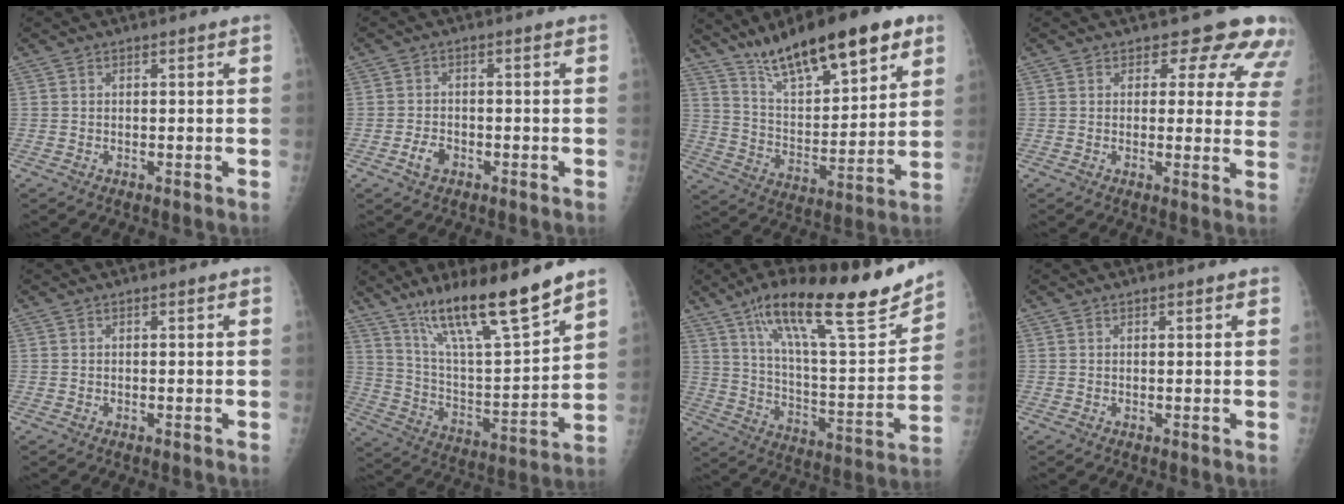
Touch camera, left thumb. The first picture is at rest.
{"total": 2.9, "force": [-1.5, 1.9, 1.7], "torque": [-0.028, 0.009, -0.025]}
{"total": 21.2, "force": [13.7, 6.8, 14.6], "torque": [-0.201, -0.051, 0.232]}
{"total": 10.9, "force": [8.8, 5.4, 3.4], "torque": [0.019, -0.044, 0.069]}
{"total": 0.0}
{"total": 19.3, "force": [14.0, 2.7, 13.0], "torque": [-0.200, -0.075, 0.252]}
{"total": 26.1, "force": [17.5, 6.4, 18.3], "torque": [-0.263, -0.052, 0.287]}
{"total": 0.6, "force": [0.4, 0.2, 0.3], "torque": [-0.005, -0.001, 0.005]}